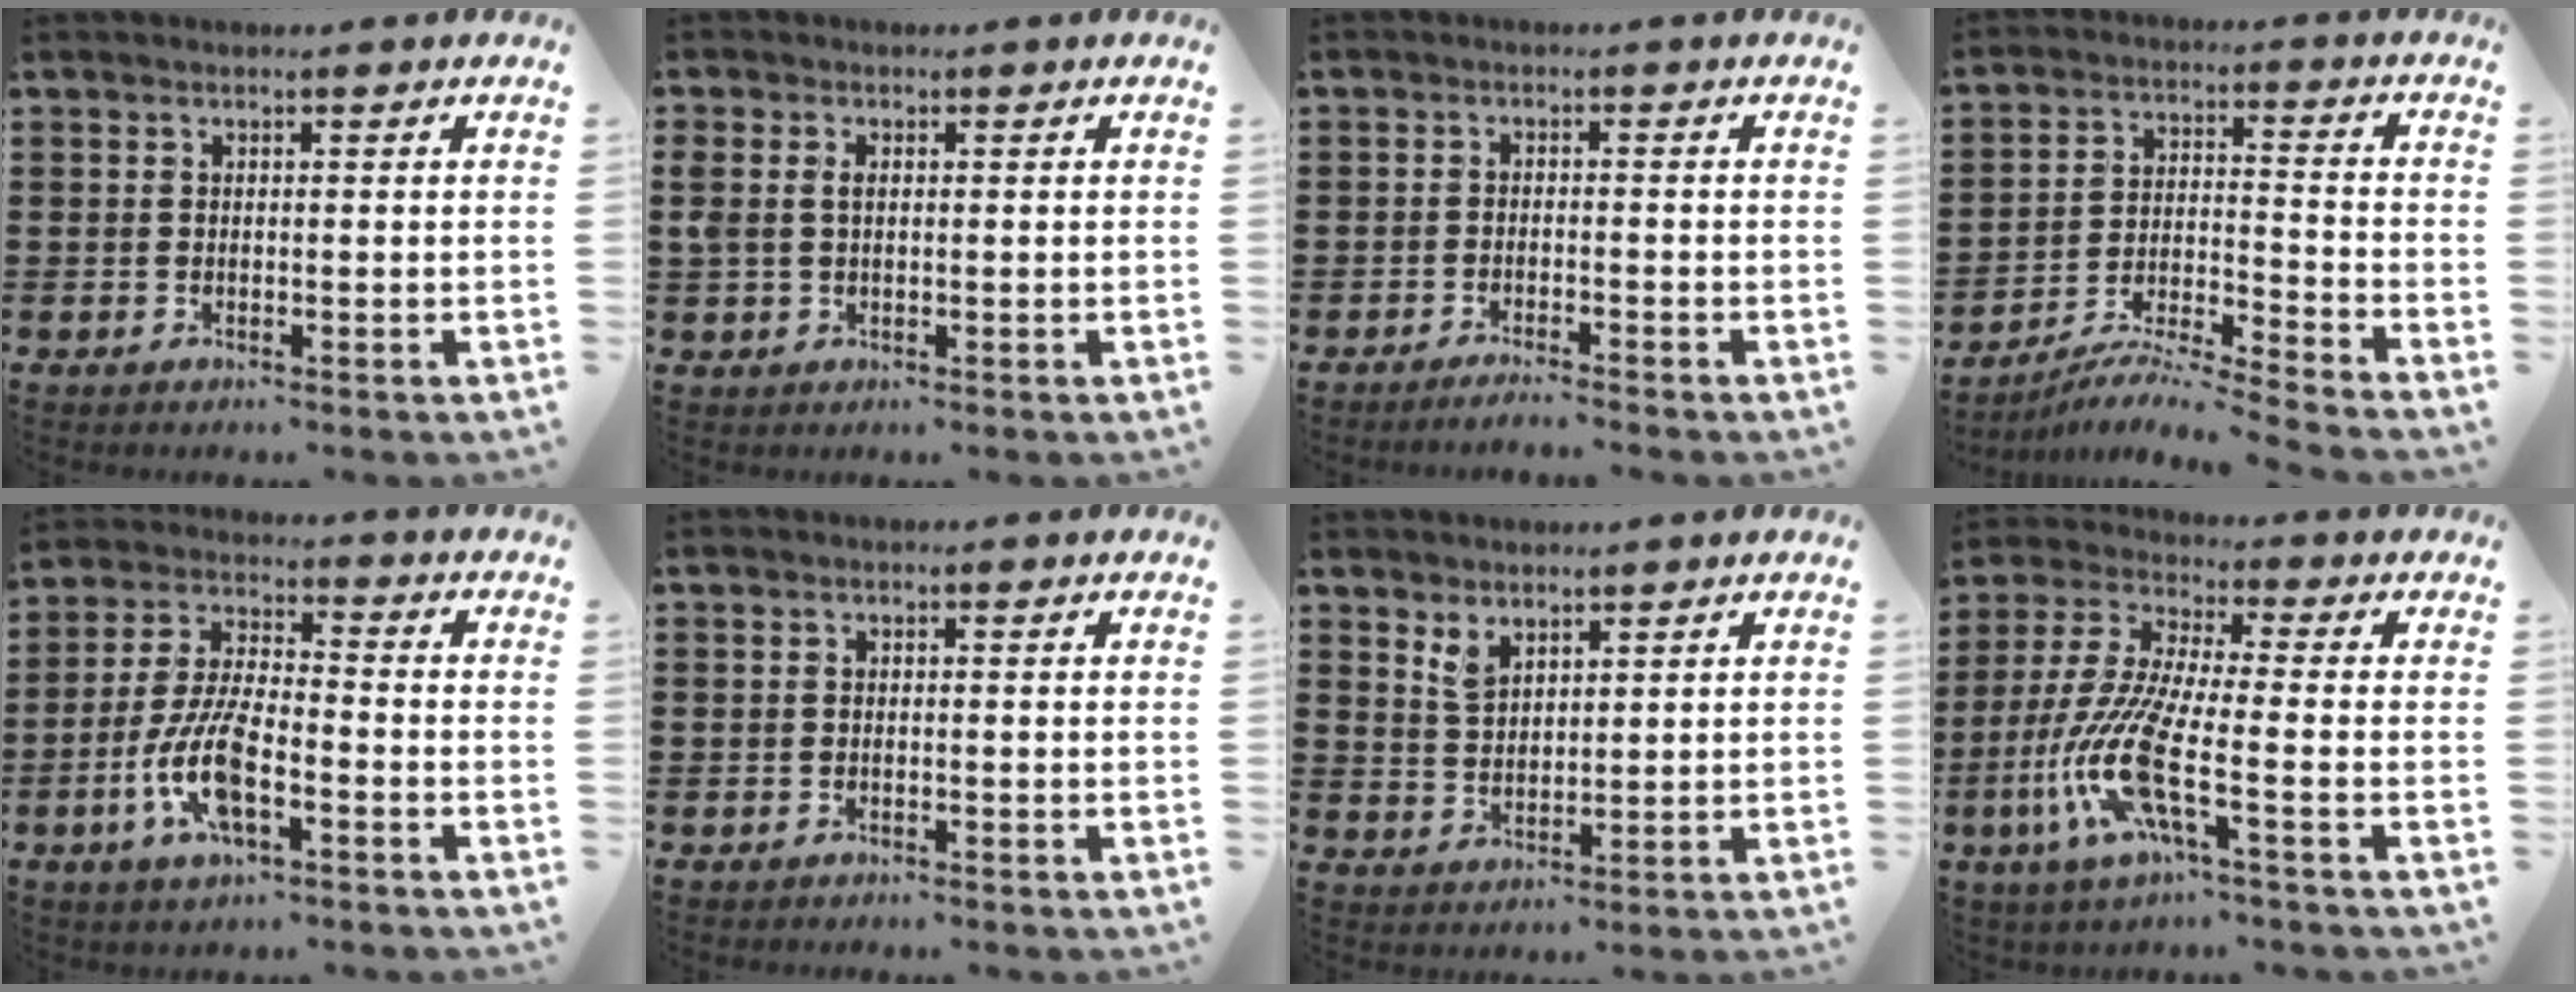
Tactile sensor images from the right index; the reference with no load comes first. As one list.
[{"total": 2.0, "force": [0.3, 1.3, 1.5], "torque": [-0.032, 0.008, 0.004]}, {"total": 1.9, "force": [-1.8, -0.2, 0.5], "torque": [-0.008, 0.001, -0.036]}, {"total": 6.0, "force": [-5.7, -0.7, 1.6], "torque": [-0.030, -0.011, -0.116]}, {"total": 9.8, "force": [-3.7, 3.5, 8.3], "torque": [-0.190, -0.008, -0.072]}, {"total": 0.6, "force": [-0.6, 0.1, 0.0], "torque": [-0.001, -0.001, -0.013]}, {"total": 3.0, "force": [2.3, 1.5, 1.2], "torque": [-0.029, 0.002, 0.044]}, {"total": 12.2, "force": [-4.5, 2.7, 11.0], "torque": [-0.268, -0.023, -0.095]}]